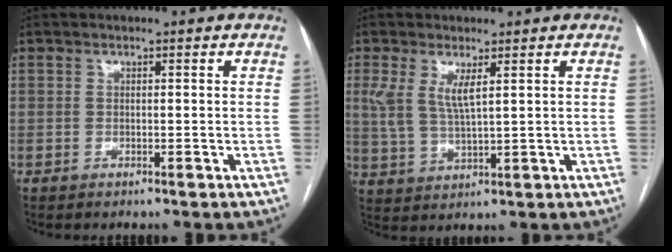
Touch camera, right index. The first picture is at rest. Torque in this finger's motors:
{"motor_torque": [0.84, 0.73, 0.55, 0.15]}